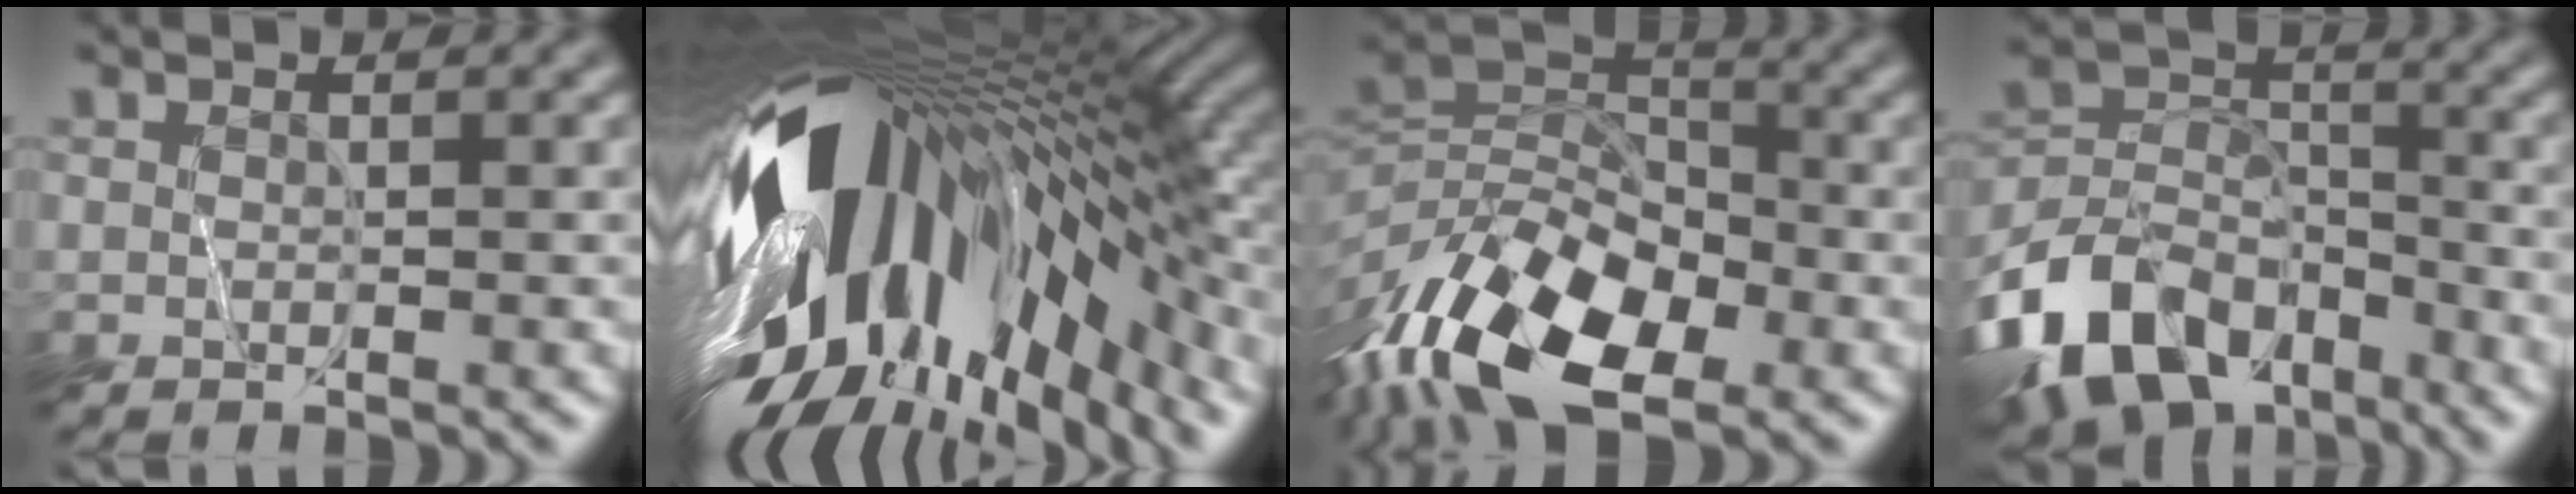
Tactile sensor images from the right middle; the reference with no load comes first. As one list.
[{"total": 17.4, "force": [-2.9, 7.8, 15.3], "torque": [-0.290, -0.034, -0.039]}, {"total": 12.6, "force": [-6.1, 6.6, 8.8], "torque": [-0.170, 0.004, -0.125]}, {"total": 10.8, "force": [-7.8, 5.9, 4.6], "torque": [-0.089, 0.008, -0.155]}]